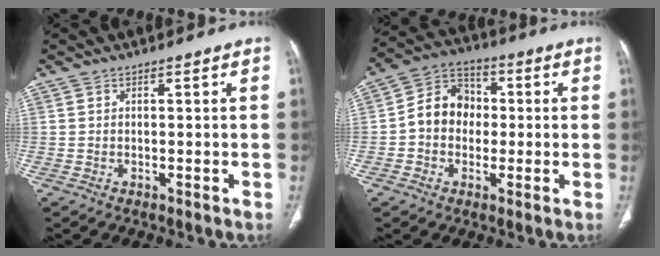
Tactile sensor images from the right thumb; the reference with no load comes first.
{"total": 9.8, "force": [-0.3, 8.3, 5.2], "torque": [-0.063, 0.030, -0.020]}